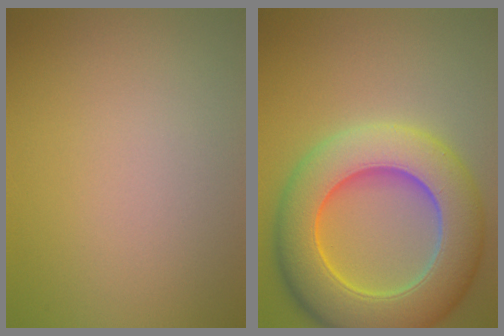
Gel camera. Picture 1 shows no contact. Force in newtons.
{"total": 11.5, "press": 11.5, "slide": 0.9}